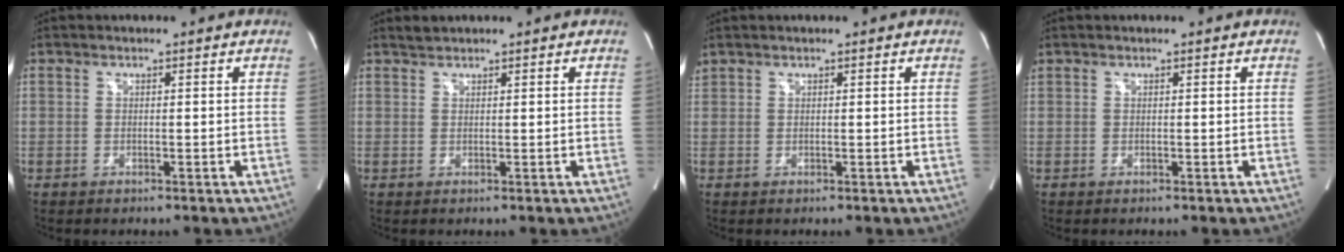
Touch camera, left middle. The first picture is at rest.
{"total": 1.0, "force": [1.0, 0.1, 0.0], "torque": [-0.011, 0.006, 0.024]}
{"total": 0.7, "force": [0.7, 0.2, 0.0], "torque": [-0.012, 0.014, 0.020]}
{"total": 0.0}